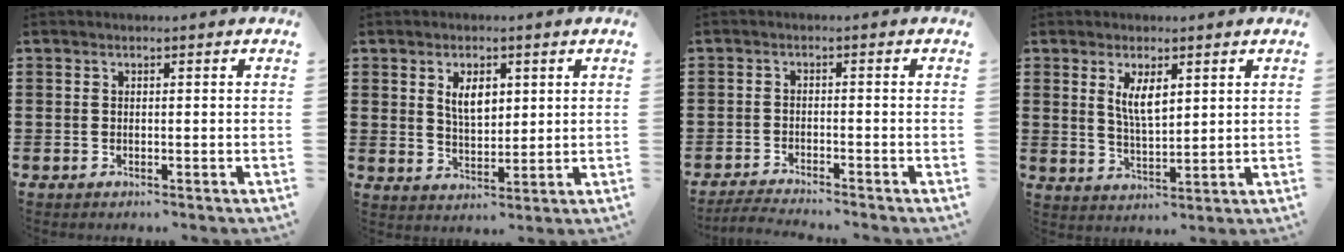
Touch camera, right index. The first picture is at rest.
{"total": 4.7, "force": [1.9, 2.5, 3.6], "torque": [-0.063, 0.003, 0.029]}
{"total": 2.8, "force": [-2.8, -0.2, 0.2], "torque": [-0.013, -0.006, -0.061]}
{"total": 4.8, "force": [1.9, 1.7, 4.0], "torque": [-0.076, 0.000, 0.032]}